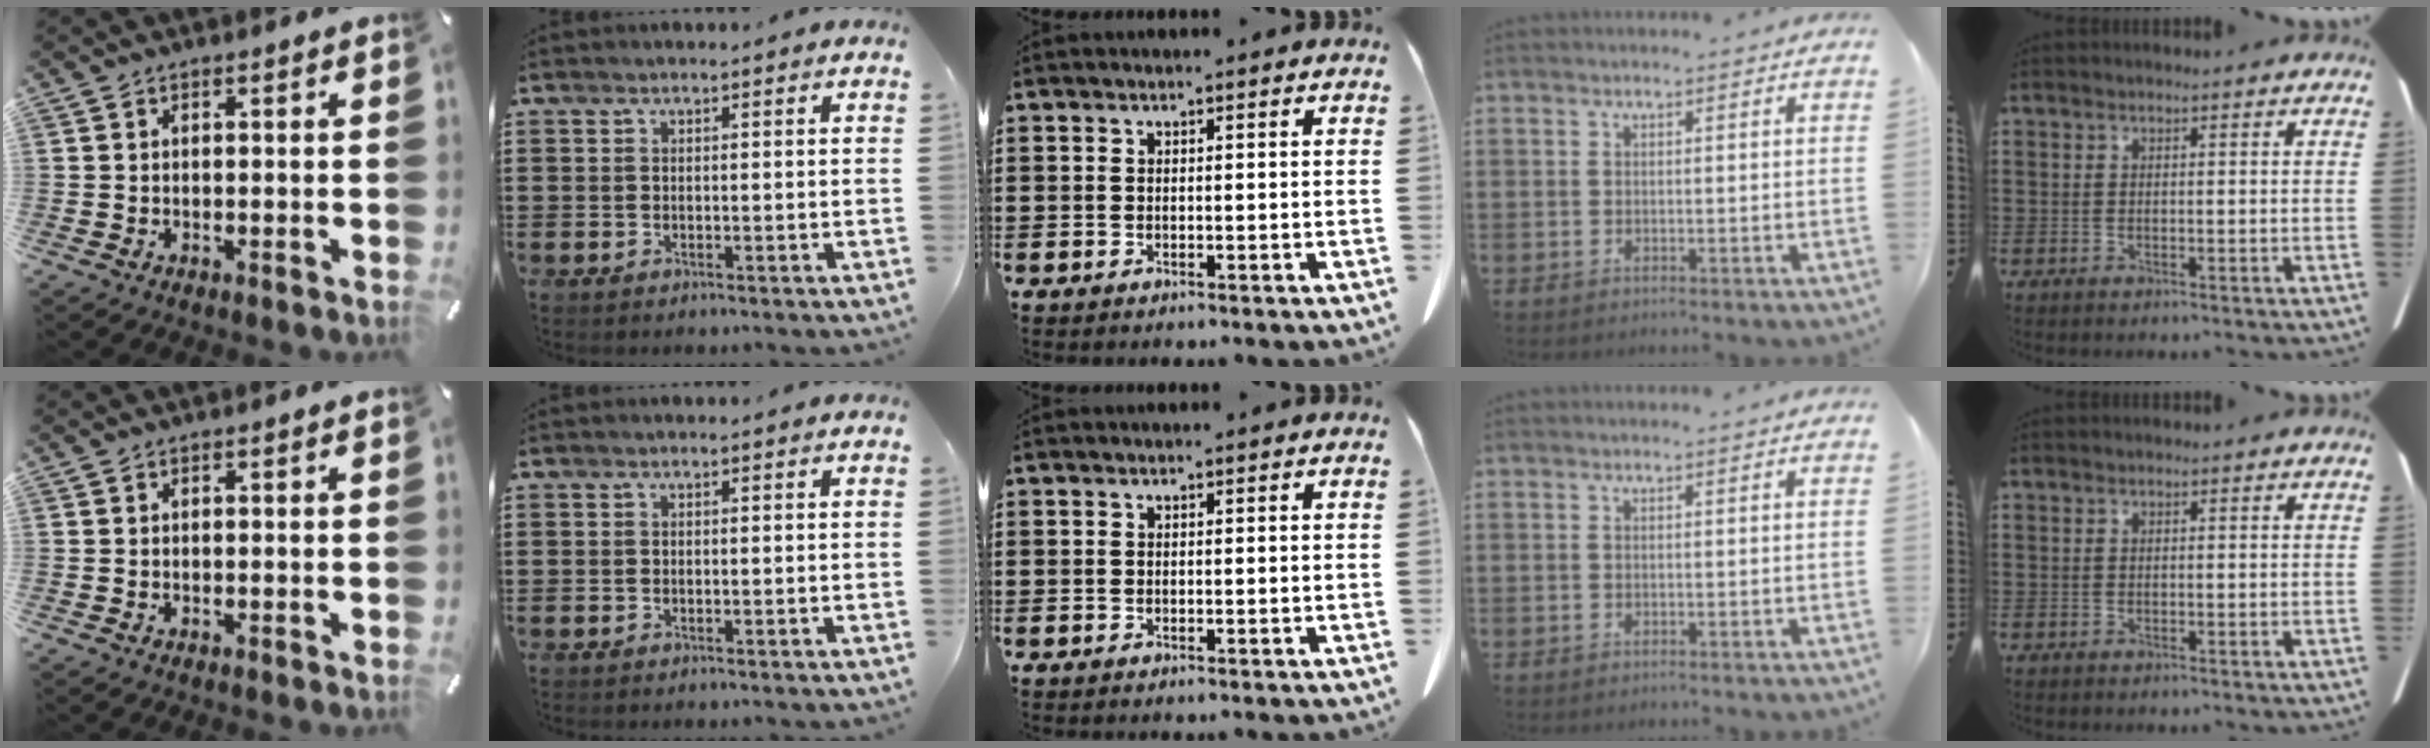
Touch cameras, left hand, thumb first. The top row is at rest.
{}